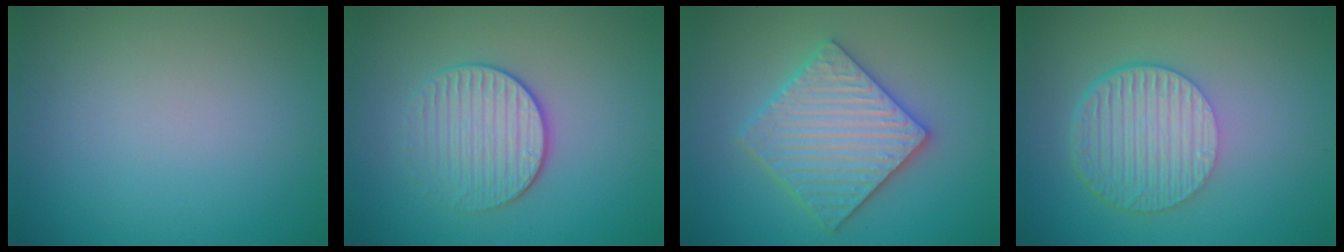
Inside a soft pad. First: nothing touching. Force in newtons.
{"total": 3.3, "press": 2.9, "slide": 1.5}
{"total": 5.9, "press": 5.8, "slide": 1.0}
{"total": 6.5, "press": 4.4, "slide": 4.8}